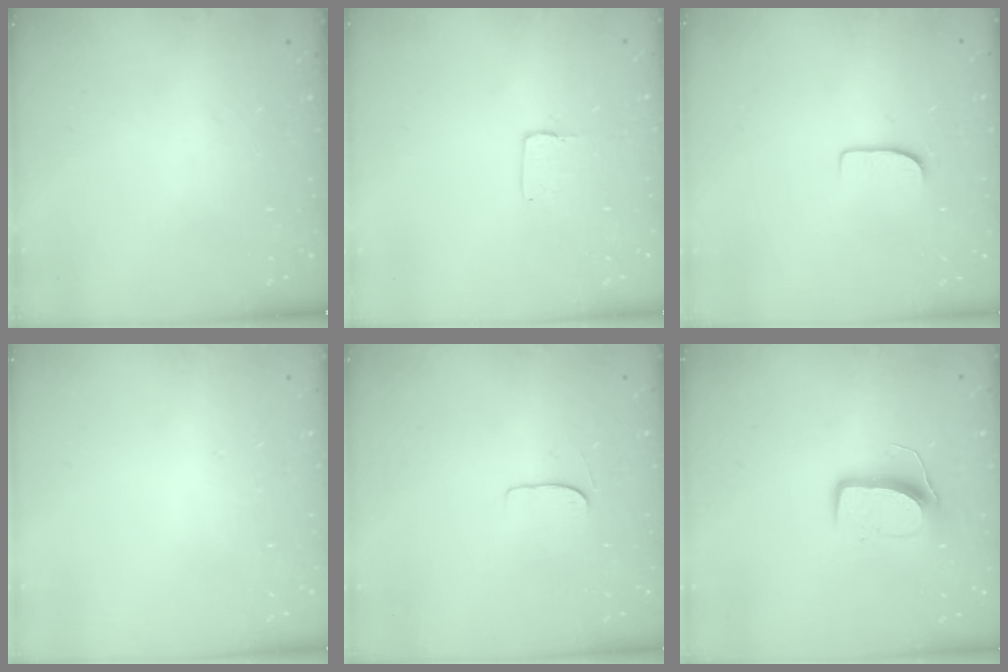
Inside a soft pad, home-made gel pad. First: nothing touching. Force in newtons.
{"total": 2.0, "press": 2.0, "slide": 0.1}
{"total": 6.1, "press": 6.1, "slide": 0.5}
{"total": 0.0}
{"total": 5.1, "press": 5.1, "slide": 0.4}
{"total": 9.3, "press": 9.3, "slide": 0.5}